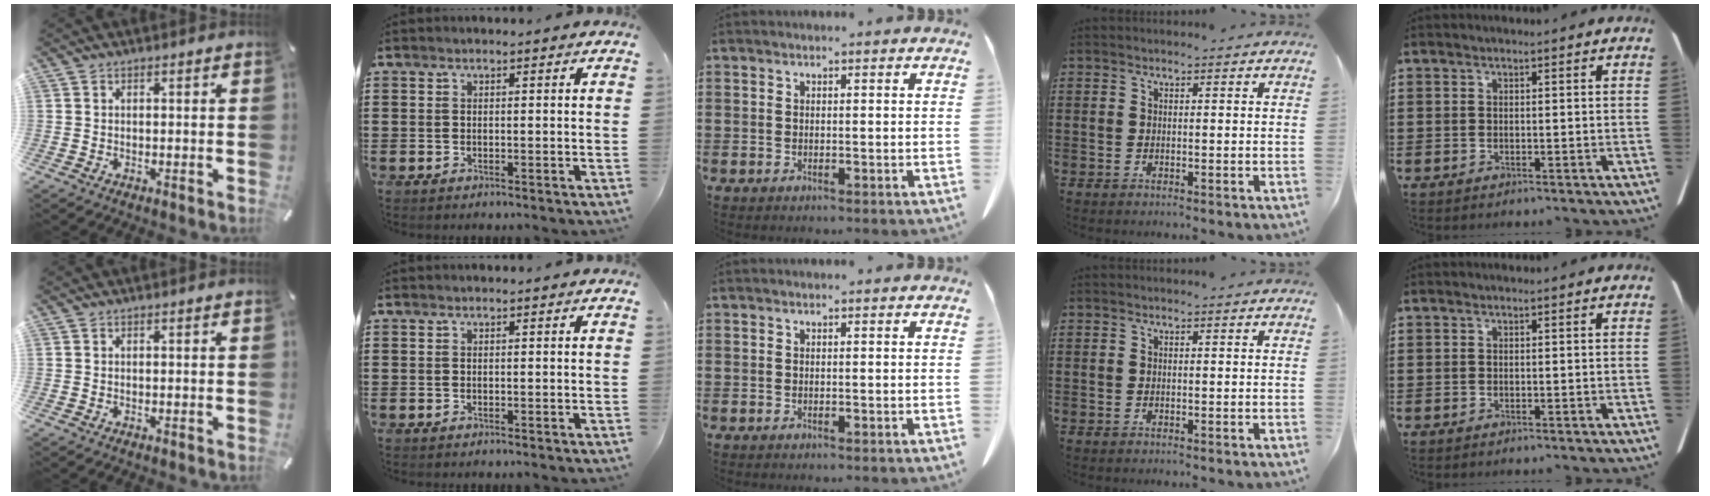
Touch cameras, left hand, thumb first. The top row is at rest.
{}